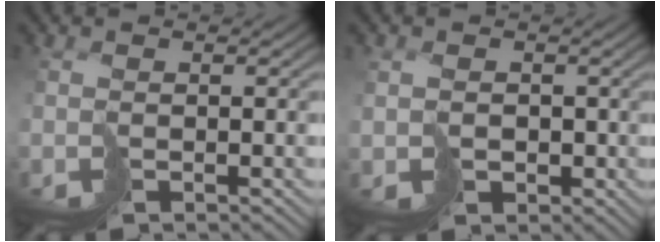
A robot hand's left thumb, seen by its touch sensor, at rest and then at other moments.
{"total": 3.1, "force": [-0.3, 3.0, 0.8], "torque": [-0.024, -0.011, -0.006]}